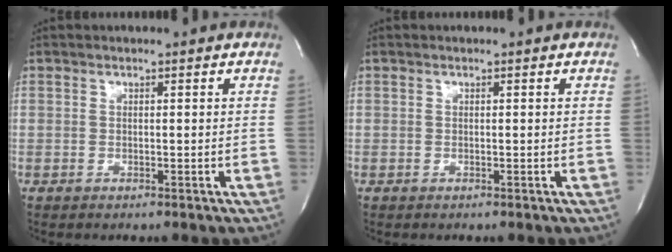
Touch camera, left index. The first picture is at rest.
{"total": 0.0}